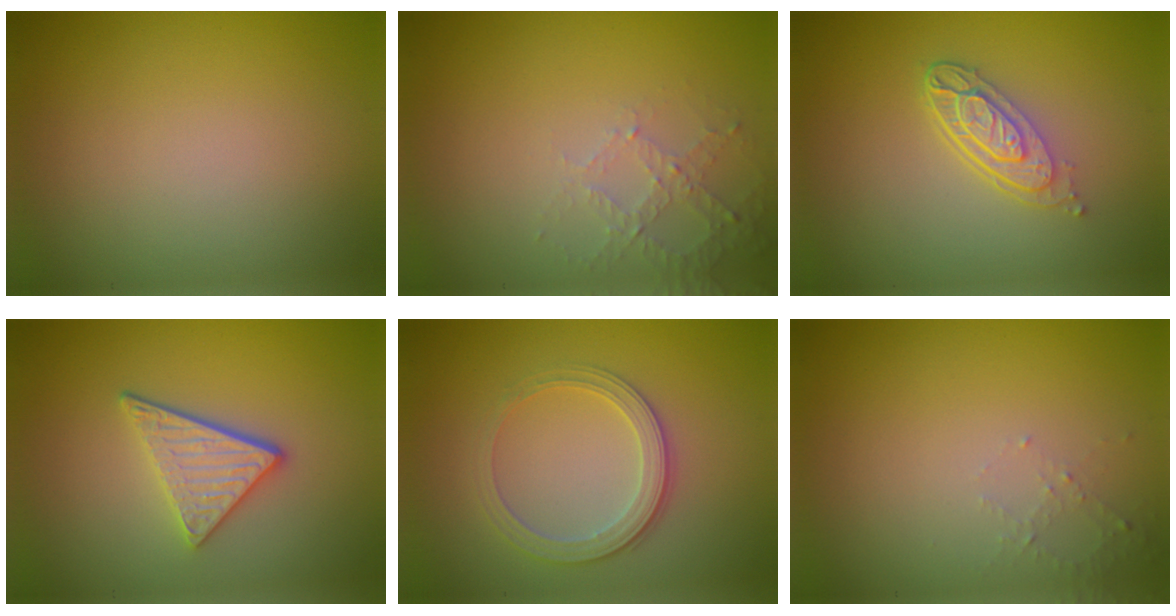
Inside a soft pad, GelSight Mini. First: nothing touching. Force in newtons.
{"total": 2.2, "press": 2.1, "slide": 0.6}
{"total": 3.9, "press": 2.9, "slide": 2.7}
{"total": 3.6, "press": 3.0, "slide": 1.9}
{"total": 2.8, "press": 2.6, "slide": 0.8}
{"total": 1.1, "press": 1.0, "slide": 0.4}